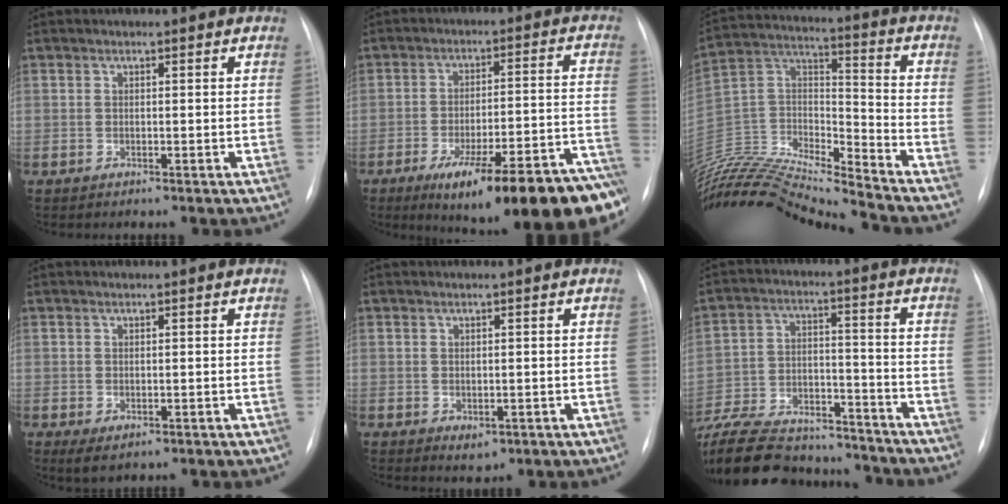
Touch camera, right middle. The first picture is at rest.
{"total": 23.8, "force": [-16.5, 3.4, 16.7], "torque": [-0.153, 0.016, -0.233]}
{"total": 22.0, "force": [-20.9, -0.4, 6.6], "torque": [-0.139, 0.013, -0.372]}
{"total": 2.2, "force": [-0.7, 1.3, 1.7], "torque": [-0.027, -0.006, 0.000]}
{"total": 2.0, "force": [-0.6, 1.3, 1.3], "torque": [-0.014, -0.003, 0.002]}
{"total": 27.8, "force": [-24.1, 8.4, 11.0], "torque": [-0.261, -0.027, -0.367]}